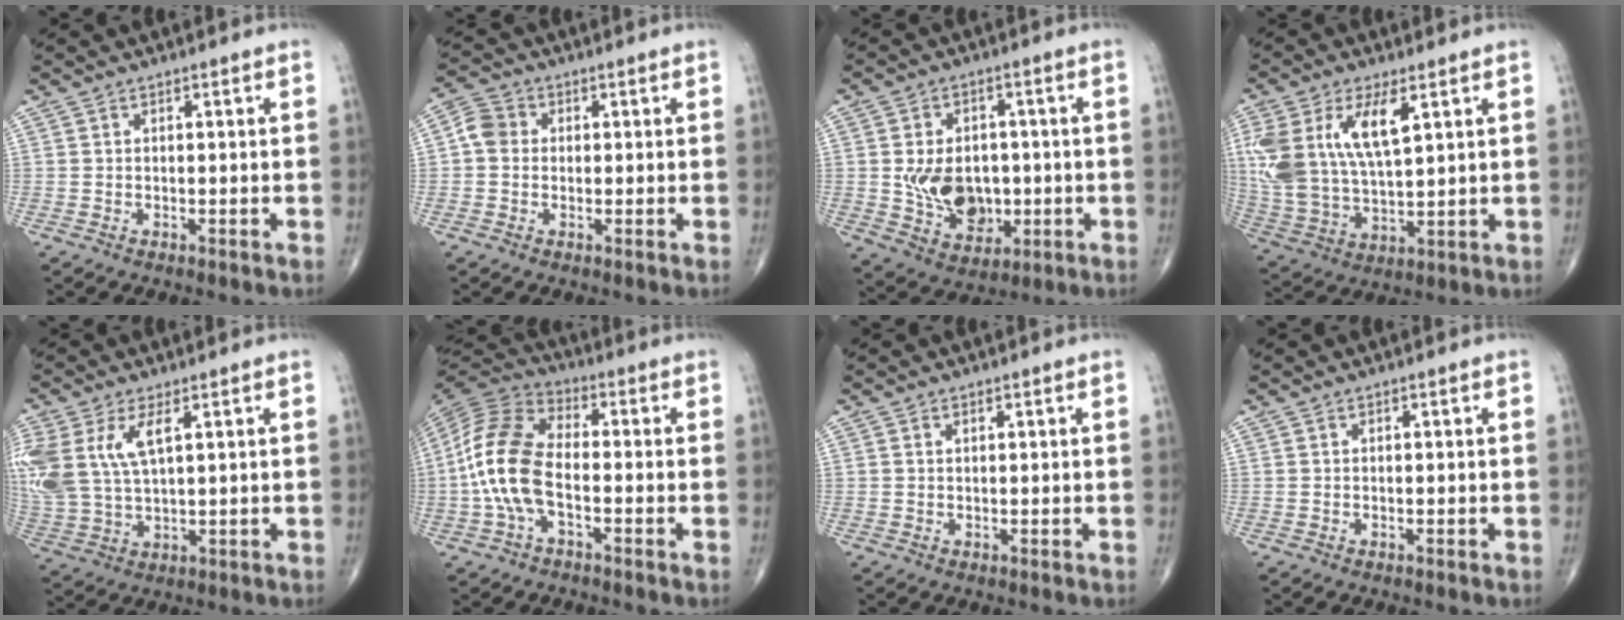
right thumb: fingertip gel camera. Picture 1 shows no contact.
{"total": 4.3, "force": [0.1, 3.7, 2.1], "torque": [-0.030, 0.011, -0.007]}
{"total": 11.6, "force": [-0.8, 8.5, 7.8], "torque": [-0.095, -0.004, 0.001]}
{"total": 16.9, "force": [5.8, 7.8, 13.8], "torque": [-0.290, -0.015, 0.120]}
{"total": 14.7, "force": [4.7, 7.4, 11.8], "torque": [-0.287, -0.005, 0.101]}
{"total": 13.4, "force": [-2.5, 6.9, 11.2], "torque": [-0.241, 0.032, -0.056]}
{"total": 0.6, "force": [0.3, 0.3, 0.4], "torque": [-0.008, 0.000, 0.006]}
{"total": 0.0}